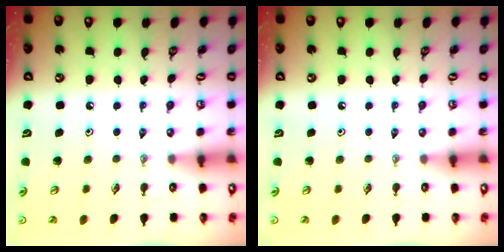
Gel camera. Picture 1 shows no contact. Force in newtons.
{"total": 0.0}